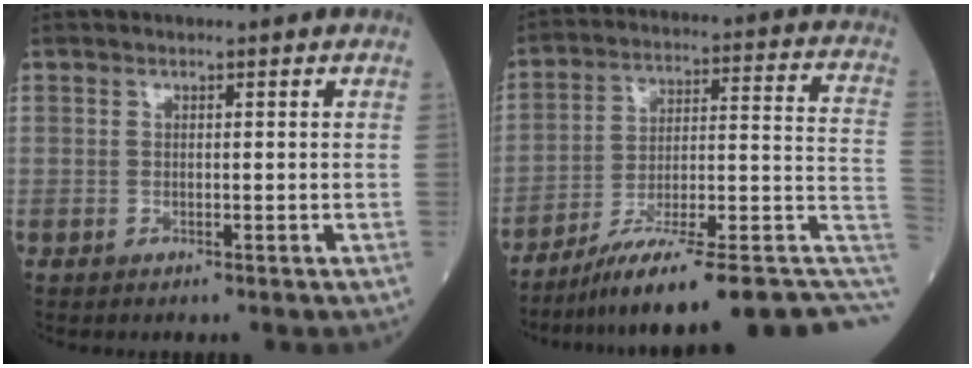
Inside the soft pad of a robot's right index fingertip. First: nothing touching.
{"total": 22.2, "force": [-15.6, 3.0, 15.6], "torque": [-0.144, 0.039, -0.230]}